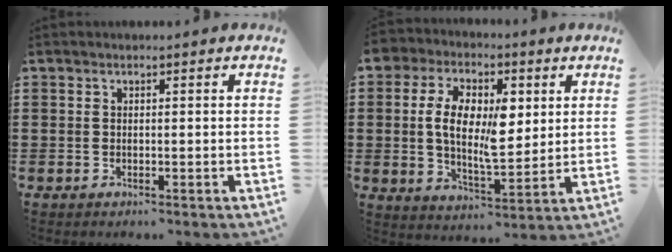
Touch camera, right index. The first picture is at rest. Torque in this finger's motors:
{"motor_torque": [2.14, 0.00, 1.05, 0.21]}